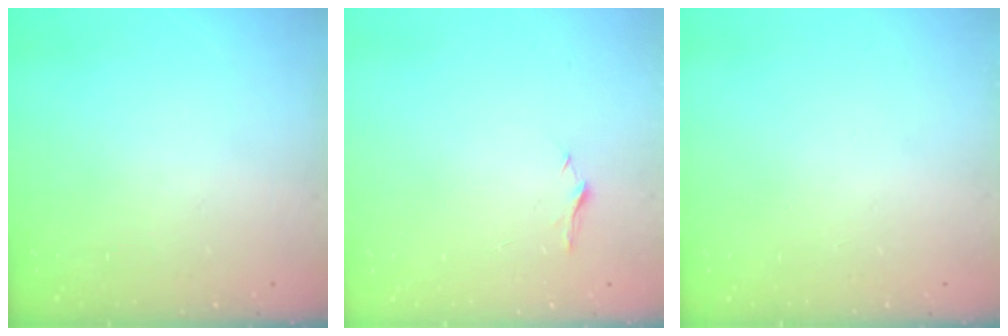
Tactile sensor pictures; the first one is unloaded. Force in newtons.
{"total": 5.0, "press": 5.0, "slide": 0.6}
{"total": 0.0}